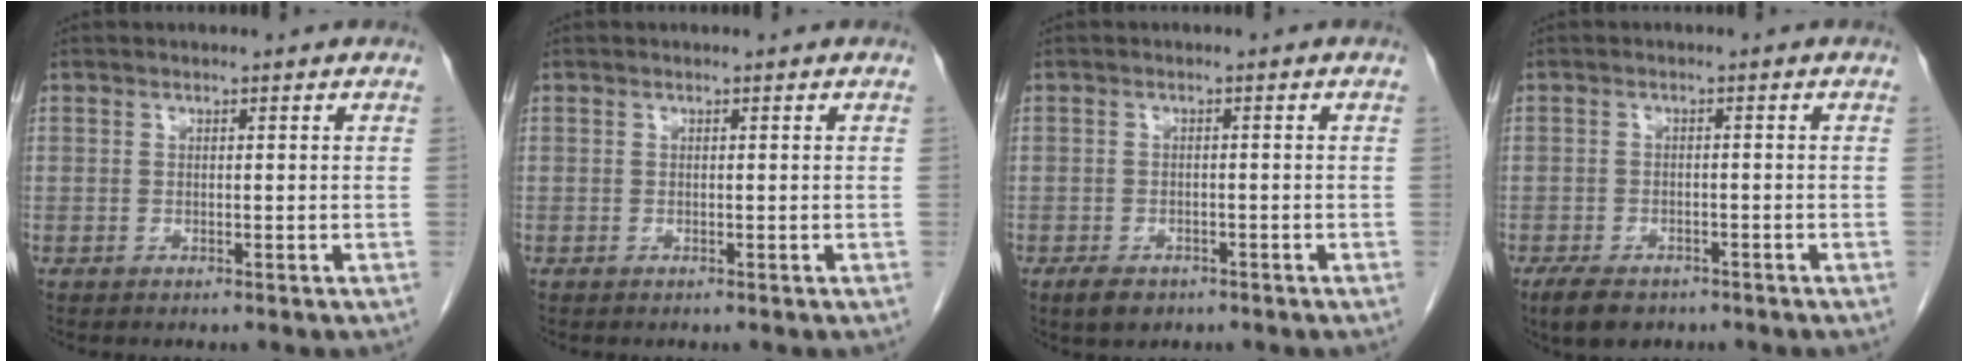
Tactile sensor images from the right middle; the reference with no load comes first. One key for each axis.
{"total": 0.0}
{"total": 3.1, "fx": -2.1, "fy": 1.7, "fz": 1.5, "tx": -0.030, "ty": -0.002, "tz": -0.027}
{"total": 5.5, "fx": -3.9, "fy": 2.6, "fz": 2.7, "tx": -0.049, "ty": -0.007, "tz": -0.058}